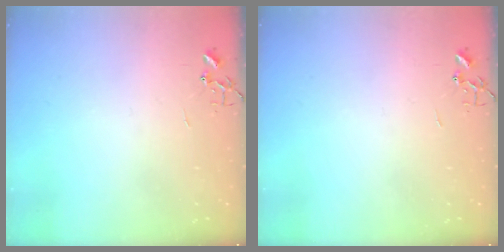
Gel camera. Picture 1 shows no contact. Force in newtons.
{"total": 0.0}